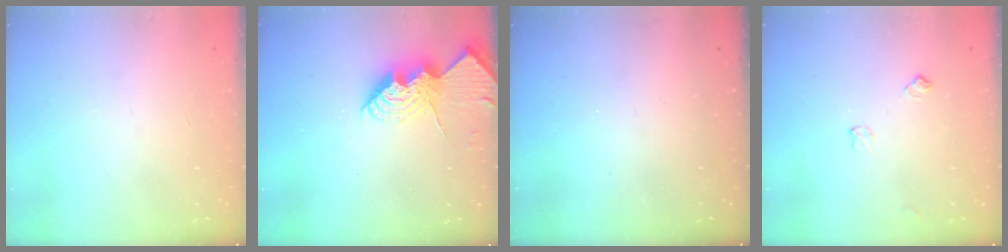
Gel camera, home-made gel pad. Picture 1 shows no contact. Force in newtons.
{"total": 14.4, "press": 14.3, "slide": 1.2}
{"total": 0.0}
{"total": 5.2, "press": 5.2, "slide": 0.7}